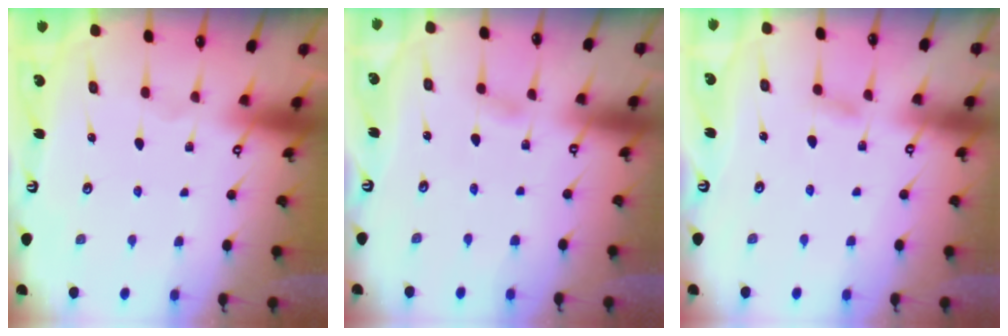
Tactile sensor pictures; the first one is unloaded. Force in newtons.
{"total": 2.7, "press": 2.7, "slide": 0.3}
{"total": 4.2, "press": 4.2, "slide": 0.4}